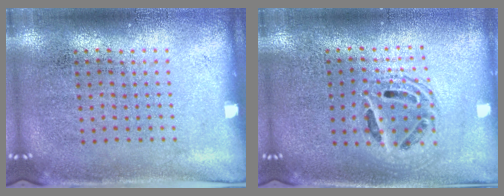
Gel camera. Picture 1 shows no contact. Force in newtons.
{"total": 1.5, "press": 1.3, "slide": 0.8}